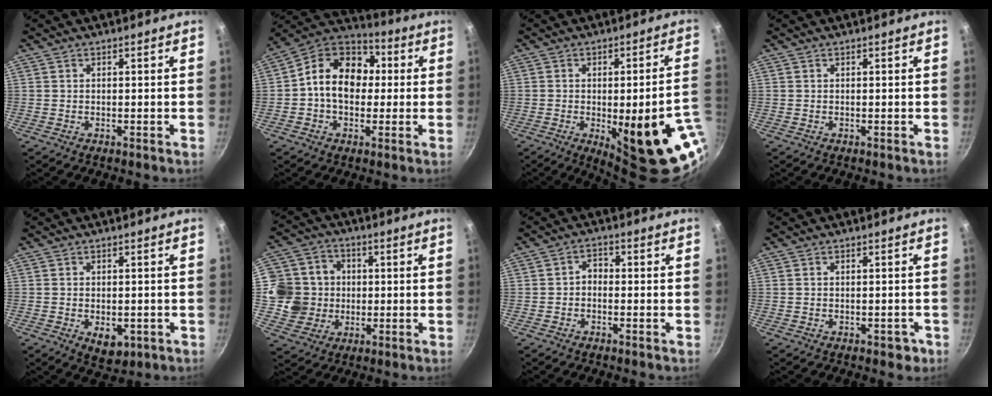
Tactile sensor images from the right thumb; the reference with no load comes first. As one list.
[{"total": 14.6, "force": [0.9, 11.0, 9.6], "torque": [-0.111, 0.033, -0.008]}, {"total": 21.7, "force": [-5.7, 6.6, 19.9], "torque": [-0.213, 0.004, -0.057]}, {"total": 0.0}, {"total": 5.5, "force": [-1.6, 3.4, 4.0], "torque": [-0.043, 0.000, -0.013]}, {"total": 11.5, "force": [0.1, 11.0, 3.4], "torque": [-0.028, 0.014, -0.007]}, {"total": 2.5, "force": [-0.8, 1.8, 1.5], "torque": [-0.018, 0.016, -0.019]}, {"total": 2.4, "force": [-1.1, 1.5, 1.5], "torque": [-0.004, 0.019, -0.003]}]